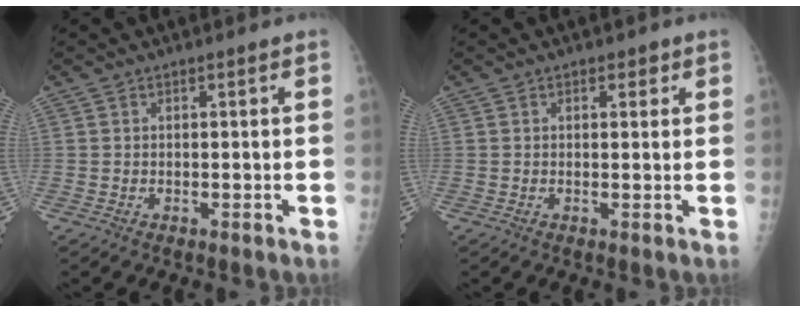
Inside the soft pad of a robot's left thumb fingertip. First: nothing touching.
{"total": 1.9, "force": [1.0, 1.0, 1.3], "torque": [-0.008, -0.002, 0.011]}